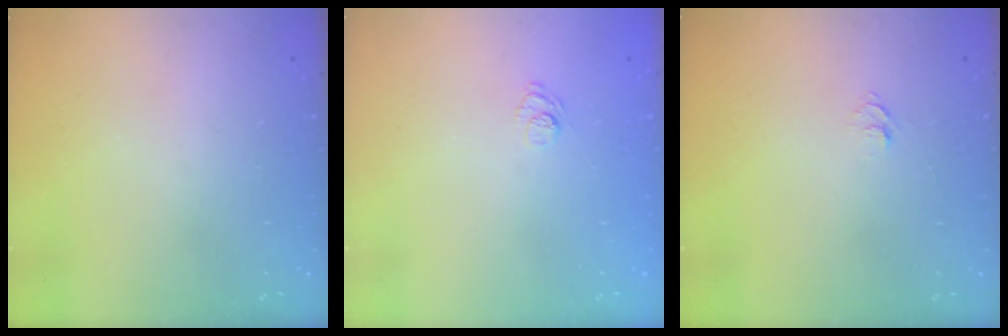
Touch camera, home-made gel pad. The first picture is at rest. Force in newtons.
{"total": 6.6, "press": 6.5, "slide": 1.4}
{"total": 4.7, "press": 4.6, "slide": 0.5}